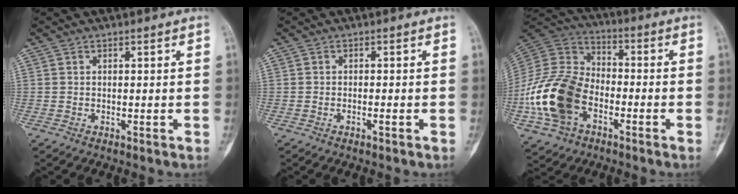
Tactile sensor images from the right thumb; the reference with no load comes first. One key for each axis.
{"total": 0.9, "fx": -0.5, "fy": 0.2, "fz": 0.7, "tx": -0.017, "ty": 0.007, "tz": -0.007}
{"total": 19.2, "fx": -5.9, "fy": 13.1, "fz": 12.8, "tx": -0.256, "ty": 0.037, "tz": -0.114}